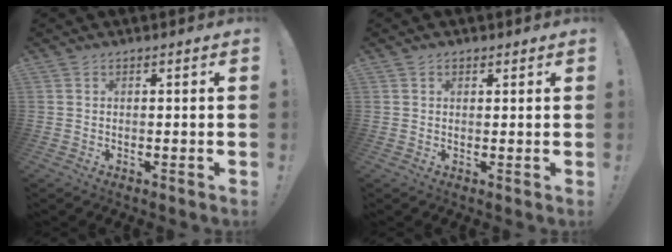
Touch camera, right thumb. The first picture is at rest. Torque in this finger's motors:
{"motor_torque": [-0.09, -0.20, -0.19, 0.07, 0.04]}